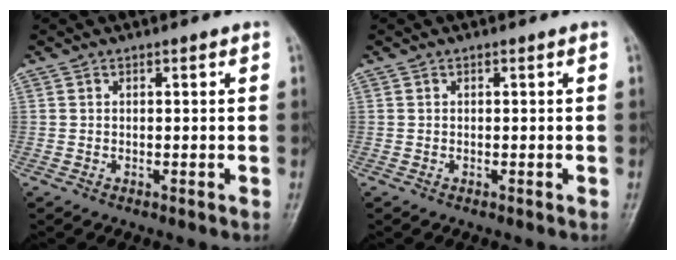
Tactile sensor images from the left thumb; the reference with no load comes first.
{"total": 0.0}